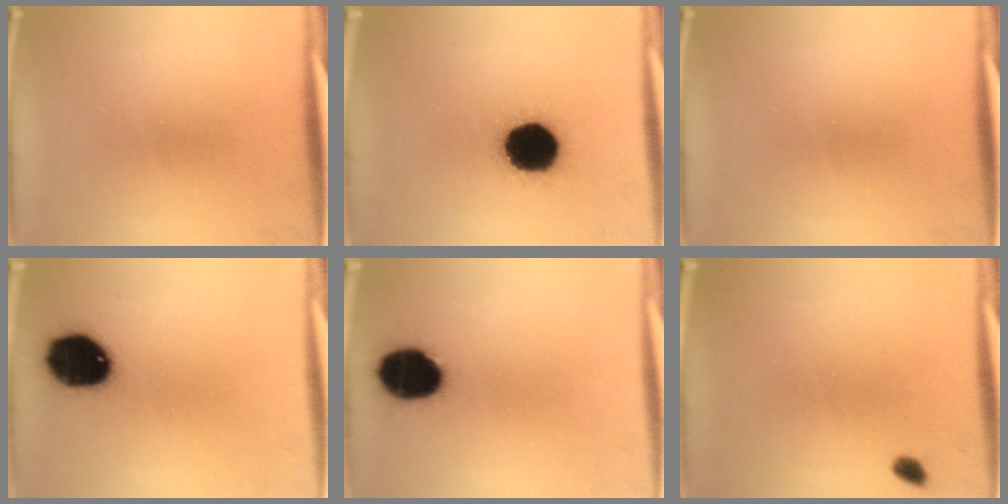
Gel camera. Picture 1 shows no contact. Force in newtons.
{"total": 17.9}
{"total": 0.0}
{"total": 14.3}
{"total": 12.6}
{"total": 1.3}